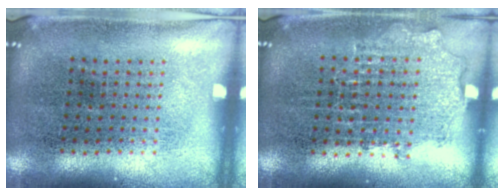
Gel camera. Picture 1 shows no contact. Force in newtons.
{"total": 0.9, "press": 0.9, "slide": 0.2}